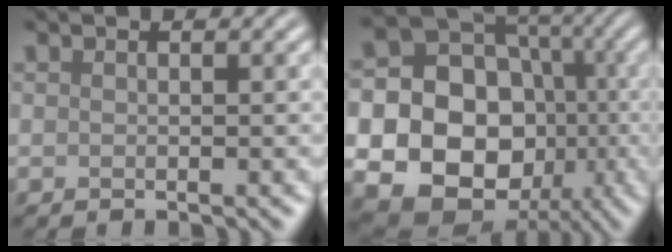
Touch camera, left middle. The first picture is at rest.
{"total": 22.3, "force": [-3.8, 20.2, 8.7], "torque": [-0.185, -0.016, -0.093]}